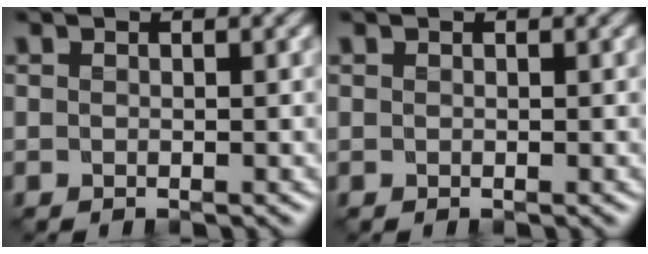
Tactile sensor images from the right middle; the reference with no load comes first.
{"total": 0.0}